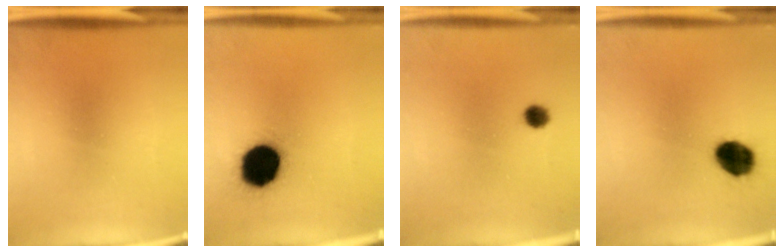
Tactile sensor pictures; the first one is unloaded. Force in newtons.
{"total": 16.8}
{"total": 2.4}
{"total": 9.3}